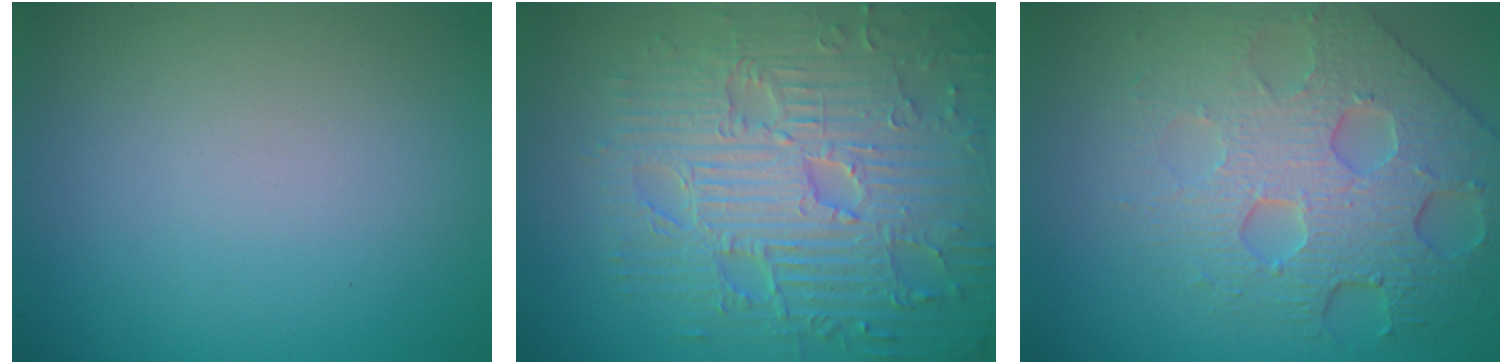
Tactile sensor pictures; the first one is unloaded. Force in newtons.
{"total": 9.4, "press": 6.8, "slide": 6.5}
{"total": 8.1, "press": 5.5, "slide": 6.0}